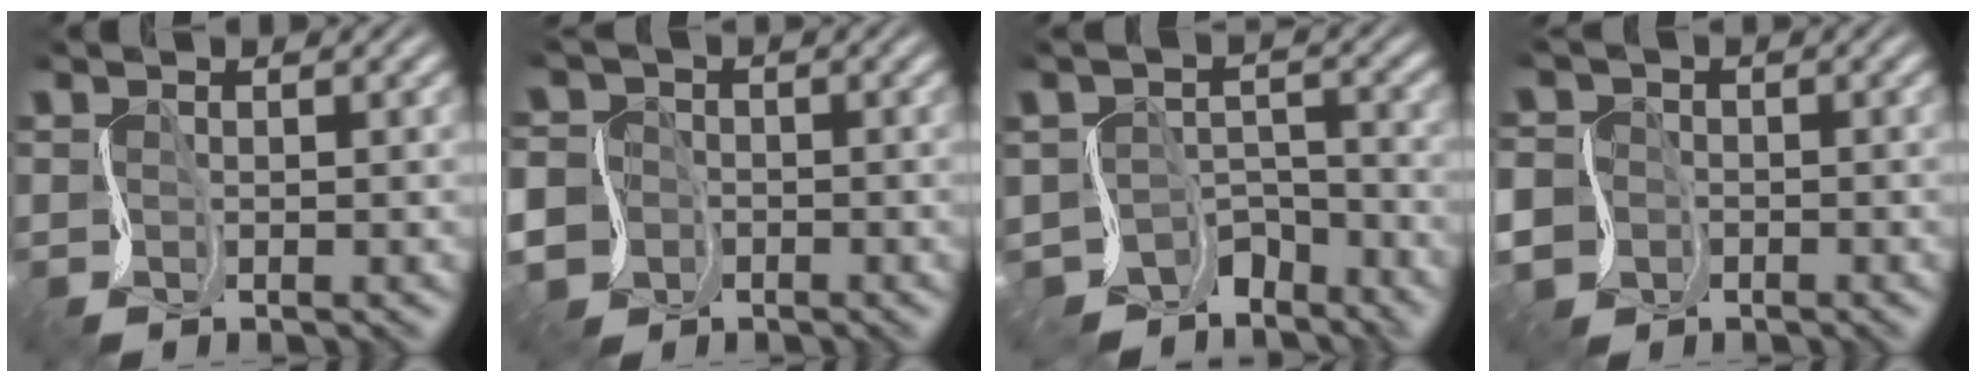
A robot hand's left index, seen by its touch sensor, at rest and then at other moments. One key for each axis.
{"total": 12.2, "fx": -5.5, "fy": 10.4, "fz": 3.3, "tx": -0.093, "ty": -0.029, "tz": -0.132}
{"total": 6.4, "fx": -4.6, "fy": 3.2, "fz": 3.1, "tx": -0.037, "ty": -0.015, "tz": -0.077}
{"total": 10.7, "fx": -4.8, "fy": 9.1, "fz": 3.0, "tx": -0.076, "ty": -0.027, "tz": -0.127}